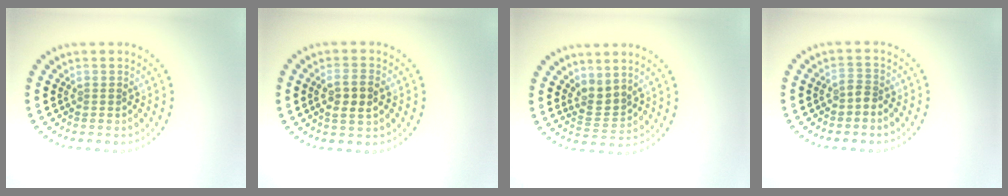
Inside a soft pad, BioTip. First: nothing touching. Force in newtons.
{"total": 2.9, "press": 2.8, "slide": 0.7}
{"total": 2.3, "press": 1.5, "slide": 1.7}
{"total": 1.0, "press": 0.6, "slide": 0.7}